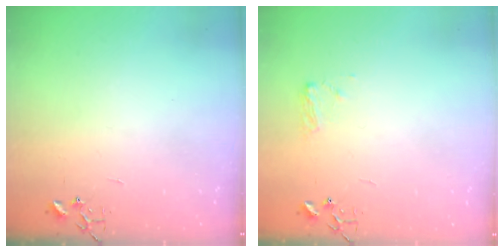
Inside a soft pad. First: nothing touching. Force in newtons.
{"total": 7.2, "press": 7.2, "slide": 0.5}